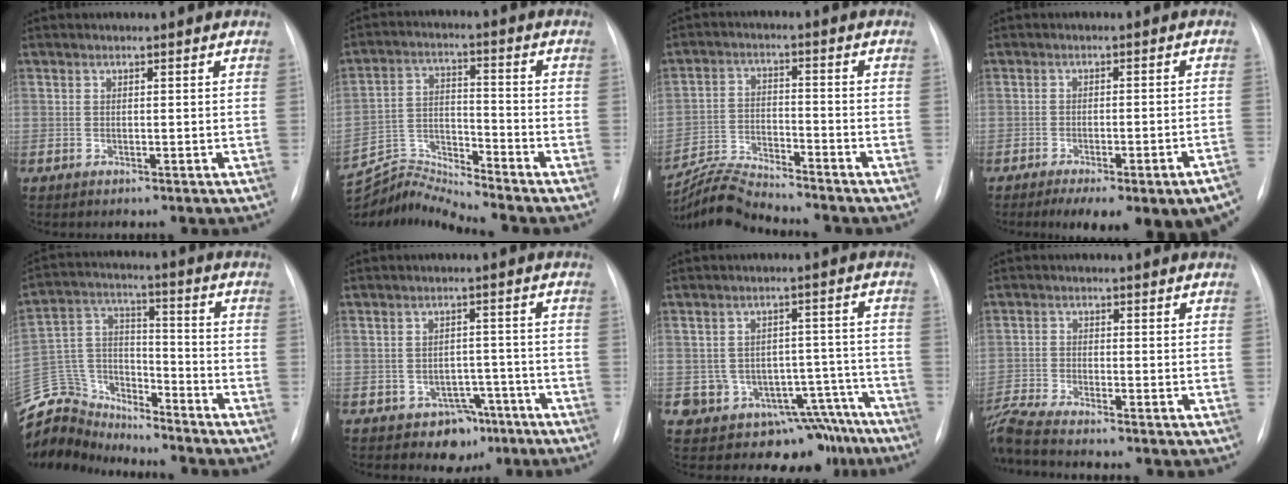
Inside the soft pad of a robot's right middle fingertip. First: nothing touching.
{"total": 10.0, "force": [-9.8, -2.2, -0.4], "torque": [-0.004, 0.026, -0.186]}
{"total": 7.7, "force": [-7.6, -0.9, 0.8], "torque": [-0.024, -0.006, -0.142]}
{"total": 16.0, "force": [-12.0, 2.8, 10.2], "torque": [-0.089, 0.010, -0.147]}
{"total": 14.2, "force": [-13.8, 3.6, 0.7], "torque": [-0.024, 0.056, -0.252]}
{"total": 5.2, "force": [-3.2, 3.9, 1.1], "torque": [0.002, 0.019, -0.035]}
{"total": 12.8, "force": [-9.2, 8.5, 2.5], "torque": [-0.005, 0.058, -0.108]}
{"total": 7.2, "force": [-6.7, -1.1, 2.5], "torque": [-0.067, -0.011, -0.129]}